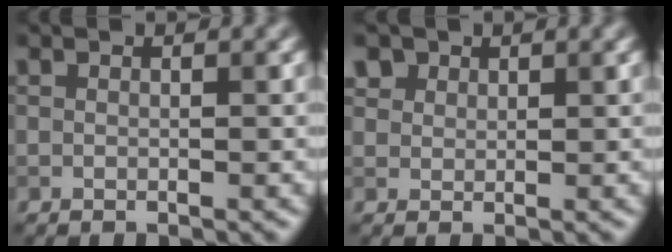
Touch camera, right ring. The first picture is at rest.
{"total": 2.4, "force": [1.6, 1.6, 0.7], "torque": [-0.023, -0.002, 0.032]}